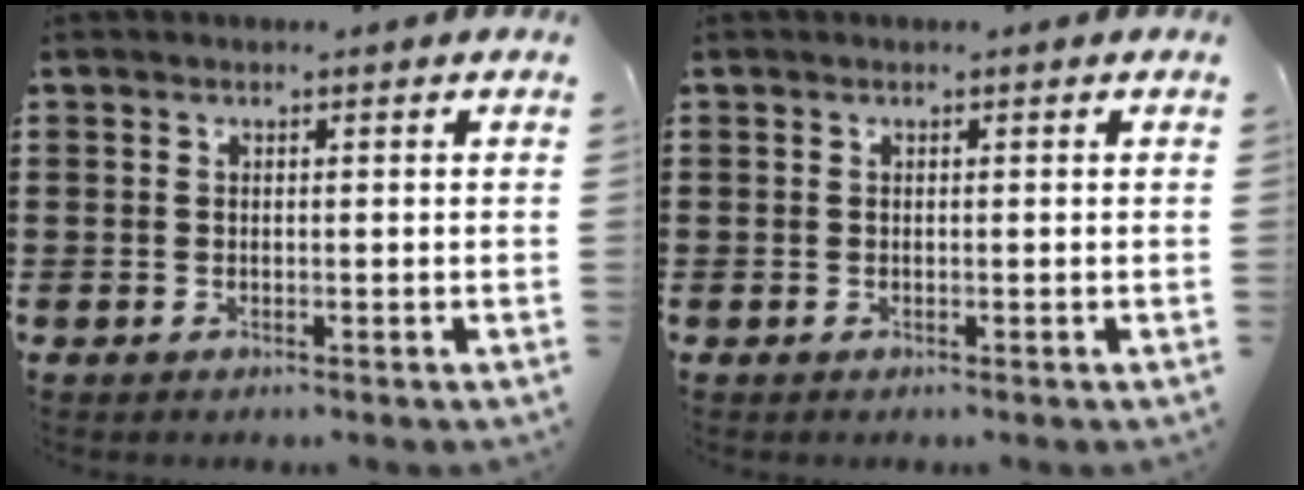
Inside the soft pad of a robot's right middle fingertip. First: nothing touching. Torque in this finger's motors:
{"motor_torque": [0.07, 0.01, -0.03, 0.02]}